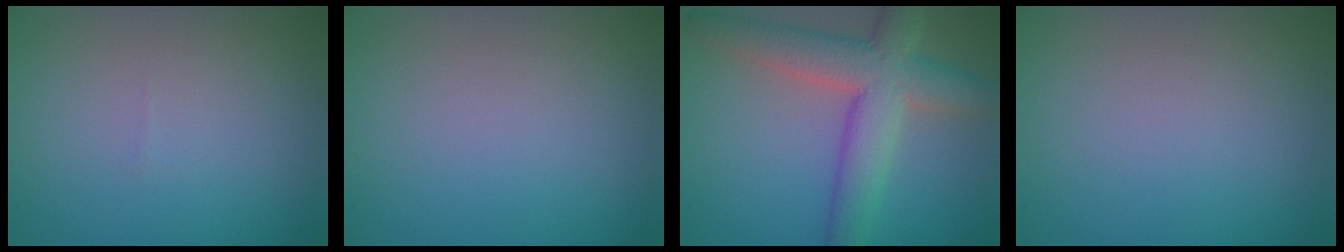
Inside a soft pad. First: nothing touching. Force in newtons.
{"total": 0.0}
{"total": 7.3, "press": 7.3, "slide": 0.6}
{"total": 0.0}